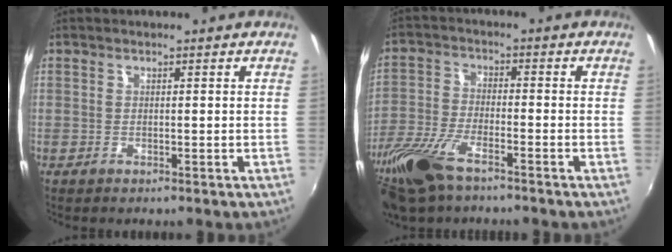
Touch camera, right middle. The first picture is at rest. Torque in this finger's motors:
{"motor_torque": [0.34, -0.33, 0.21, 0.08]}